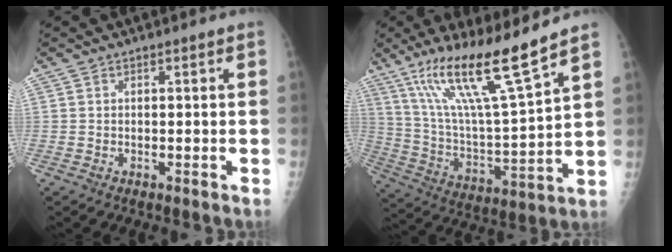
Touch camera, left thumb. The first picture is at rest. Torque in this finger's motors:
{"motor_torque": [1.15, -0.23, 1.56, -1.20, 0.44]}